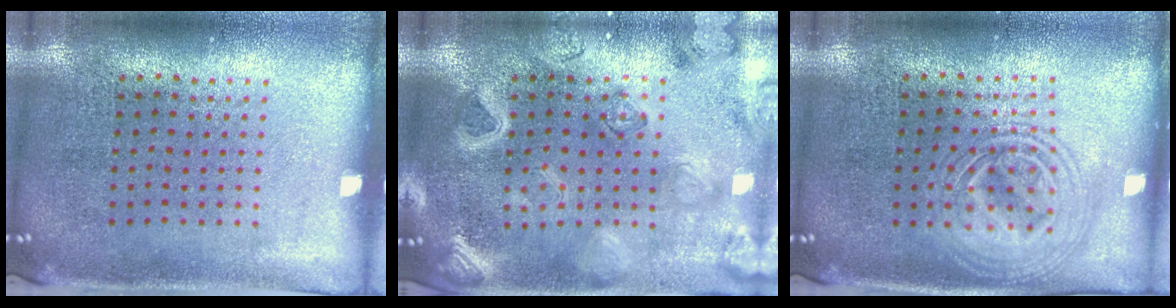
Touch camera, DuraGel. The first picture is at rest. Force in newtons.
{"total": 3.1, "press": 3.0, "slide": 0.7}
{"total": 2.9, "press": 2.9, "slide": 0.4}